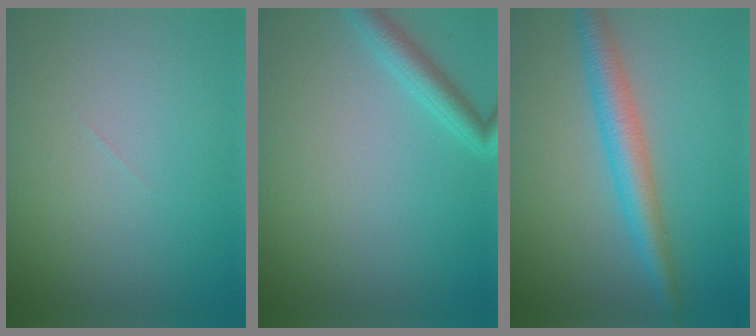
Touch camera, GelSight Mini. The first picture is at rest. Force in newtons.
{"total": 2.3, "press": 2.3, "slide": 0.2}
{"total": 4.2, "press": 4.2, "slide": 0.1}